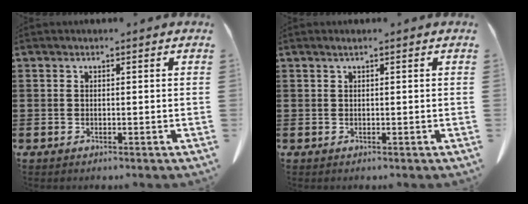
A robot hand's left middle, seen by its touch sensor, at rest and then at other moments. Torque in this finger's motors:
{"motor_torque": [0.05, 0.03, 0.00, 0.00]}